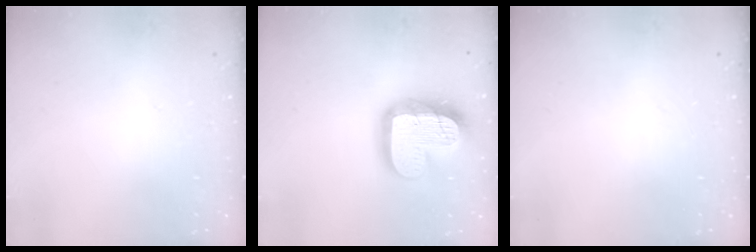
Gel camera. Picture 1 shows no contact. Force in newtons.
{"total": 20.3, "press": 20.3, "slide": 1.8}
{"total": 0.0}